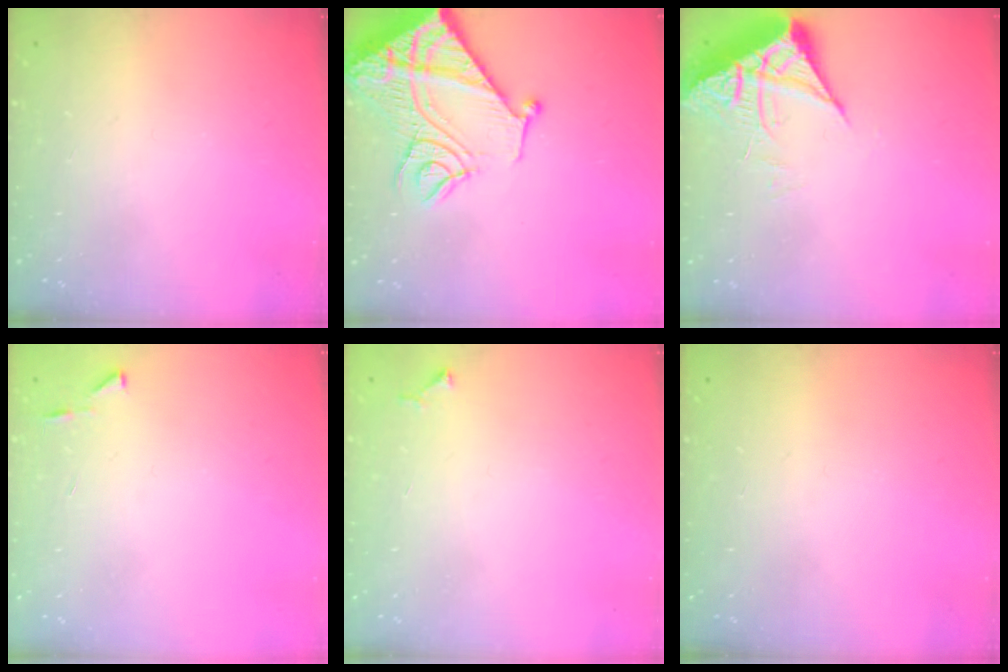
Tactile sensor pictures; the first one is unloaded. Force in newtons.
{"total": 19.7, "press": 19.6, "slide": 2.1}
{"total": 7.0, "press": 7.0, "slide": 0.2}
{"total": 3.1, "press": 3.1, "slide": 0.3}
{"total": 4.5, "press": 4.5, "slide": 0.6}
{"total": 0.0}